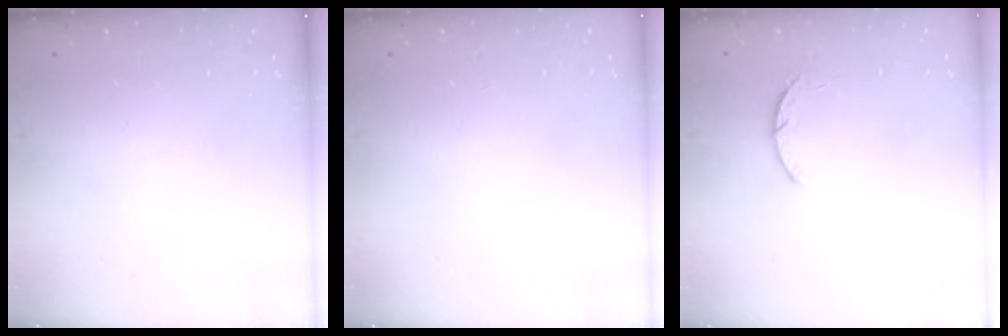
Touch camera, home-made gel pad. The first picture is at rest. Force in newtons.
{"total": 2.6, "press": 2.6, "slide": 0.2}
{"total": 2.9, "press": 2.8, "slide": 0.5}